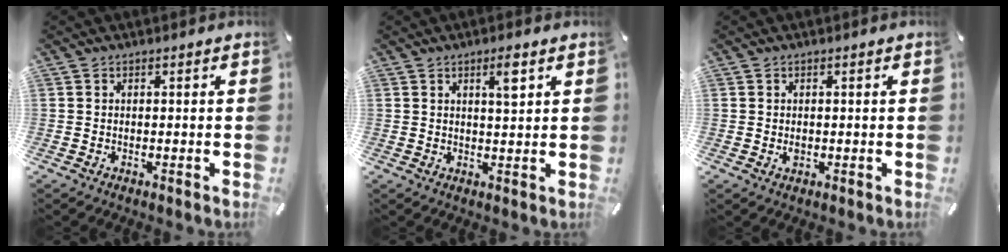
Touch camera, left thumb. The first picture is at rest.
{"total": 4.9, "force": [2.3, 1.0, 4.2], "torque": [-0.063, -0.007, 0.031]}
{"total": 1.1, "force": [0.0, 0.8, 0.7], "torque": [-0.015, 0.003, -0.001]}